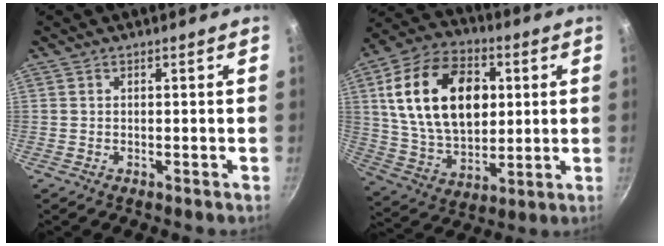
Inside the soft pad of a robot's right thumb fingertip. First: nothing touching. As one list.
[{"total": 23.4, "force": [5.1, 15.3, 16.9], "torque": [-0.272, 0.000, 0.088]}]